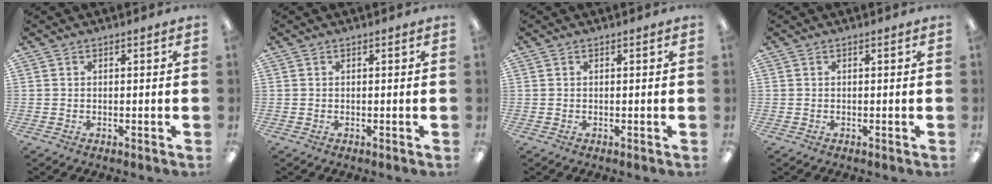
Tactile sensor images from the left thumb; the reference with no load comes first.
{"total": 0.0}
{"total": 0.0}
{"total": 0.0}